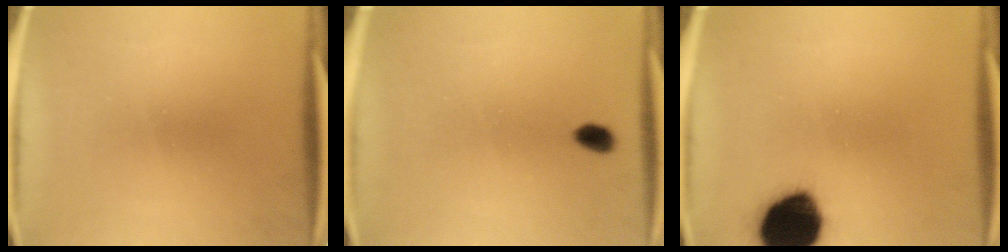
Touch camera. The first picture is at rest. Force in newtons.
{"total": 2.4}
{"total": 18.2}